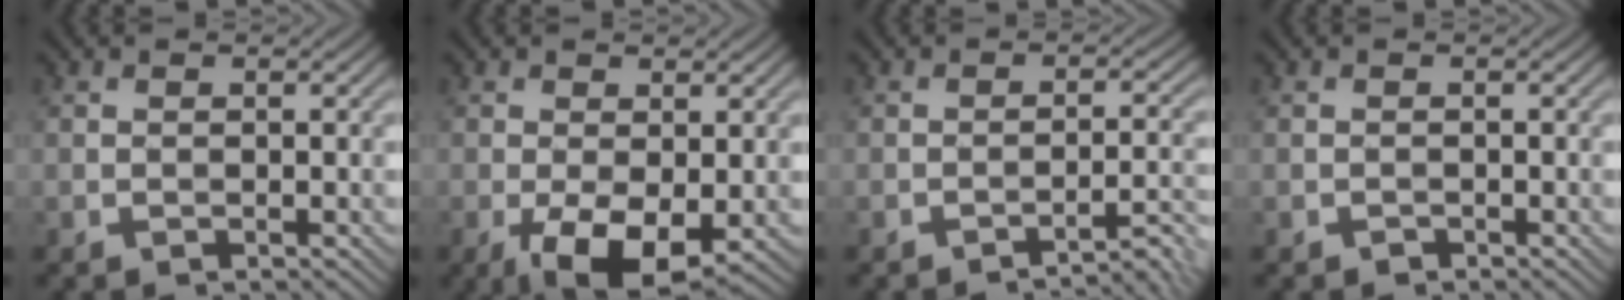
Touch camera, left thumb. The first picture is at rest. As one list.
[{"total": 7.3, "force": [-2.3, 3.7, 5.8], "torque": [-0.121, -0.015, -0.039]}, {"total": 3.6, "force": [-2.9, 0.3, 2.1], "torque": [-0.030, 0.017, -0.048]}, {"total": 0.6, "force": [-0.4, 0.4, 0.1], "torque": [0.002, -0.004, -0.007]}]